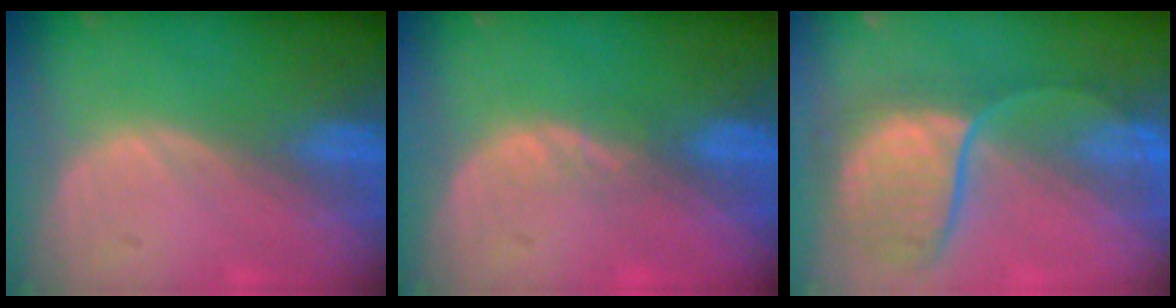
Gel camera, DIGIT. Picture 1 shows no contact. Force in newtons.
{"total": 1.5, "press": 1.5, "slide": 0.2}
{"total": 9.1, "press": 8.7, "slide": 2.7}